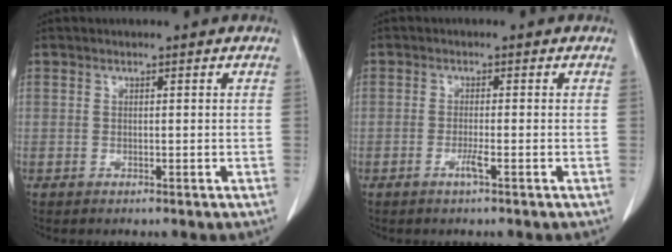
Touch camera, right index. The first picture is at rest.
{"total": 1.7, "force": [-0.9, -0.2, 1.5], "torque": [-0.031, -0.003, -0.017]}